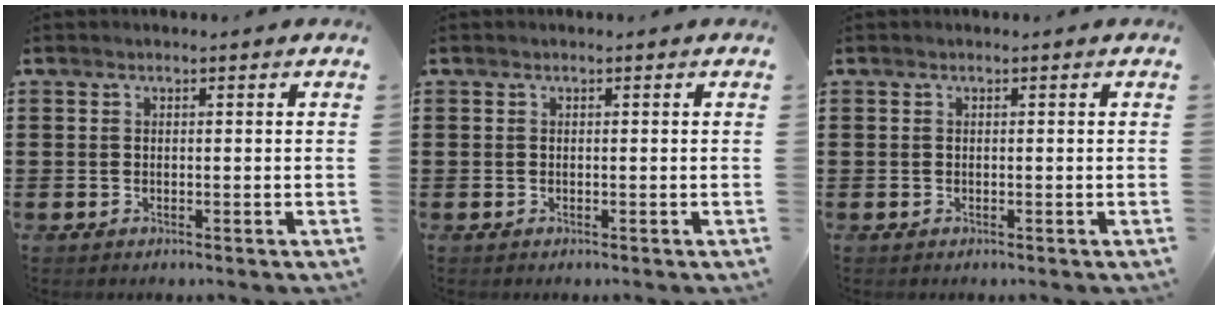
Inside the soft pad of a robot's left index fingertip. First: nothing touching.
{"total": 0.0}
{"total": 0.0}